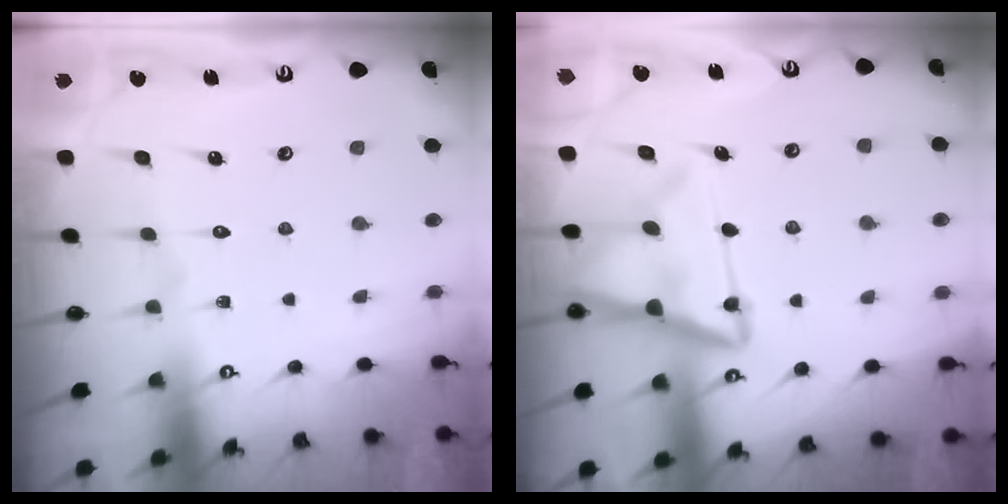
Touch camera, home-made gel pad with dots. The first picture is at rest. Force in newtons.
{"total": 14.9, "press": 14.8, "slide": 1.5}